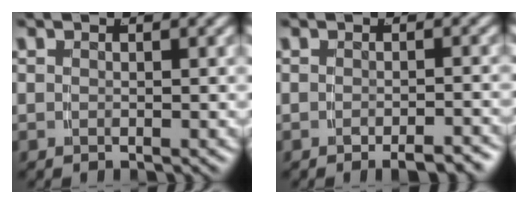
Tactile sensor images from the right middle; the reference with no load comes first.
{"total": 2.4, "force": [-2.2, -0.1, 1.0], "torque": [-0.013, 0.003, -0.033]}